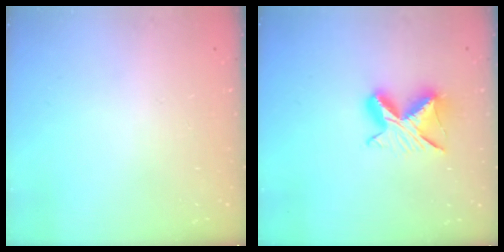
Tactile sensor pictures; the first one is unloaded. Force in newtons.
{"total": 9.0, "press": 8.9, "slide": 0.9}